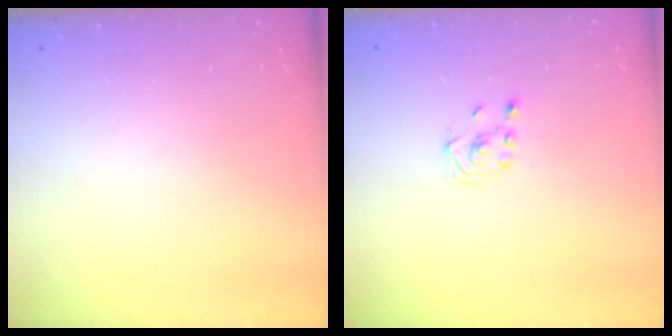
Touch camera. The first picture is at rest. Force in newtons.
{"total": 2.3, "press": 2.2, "slide": 0.8}